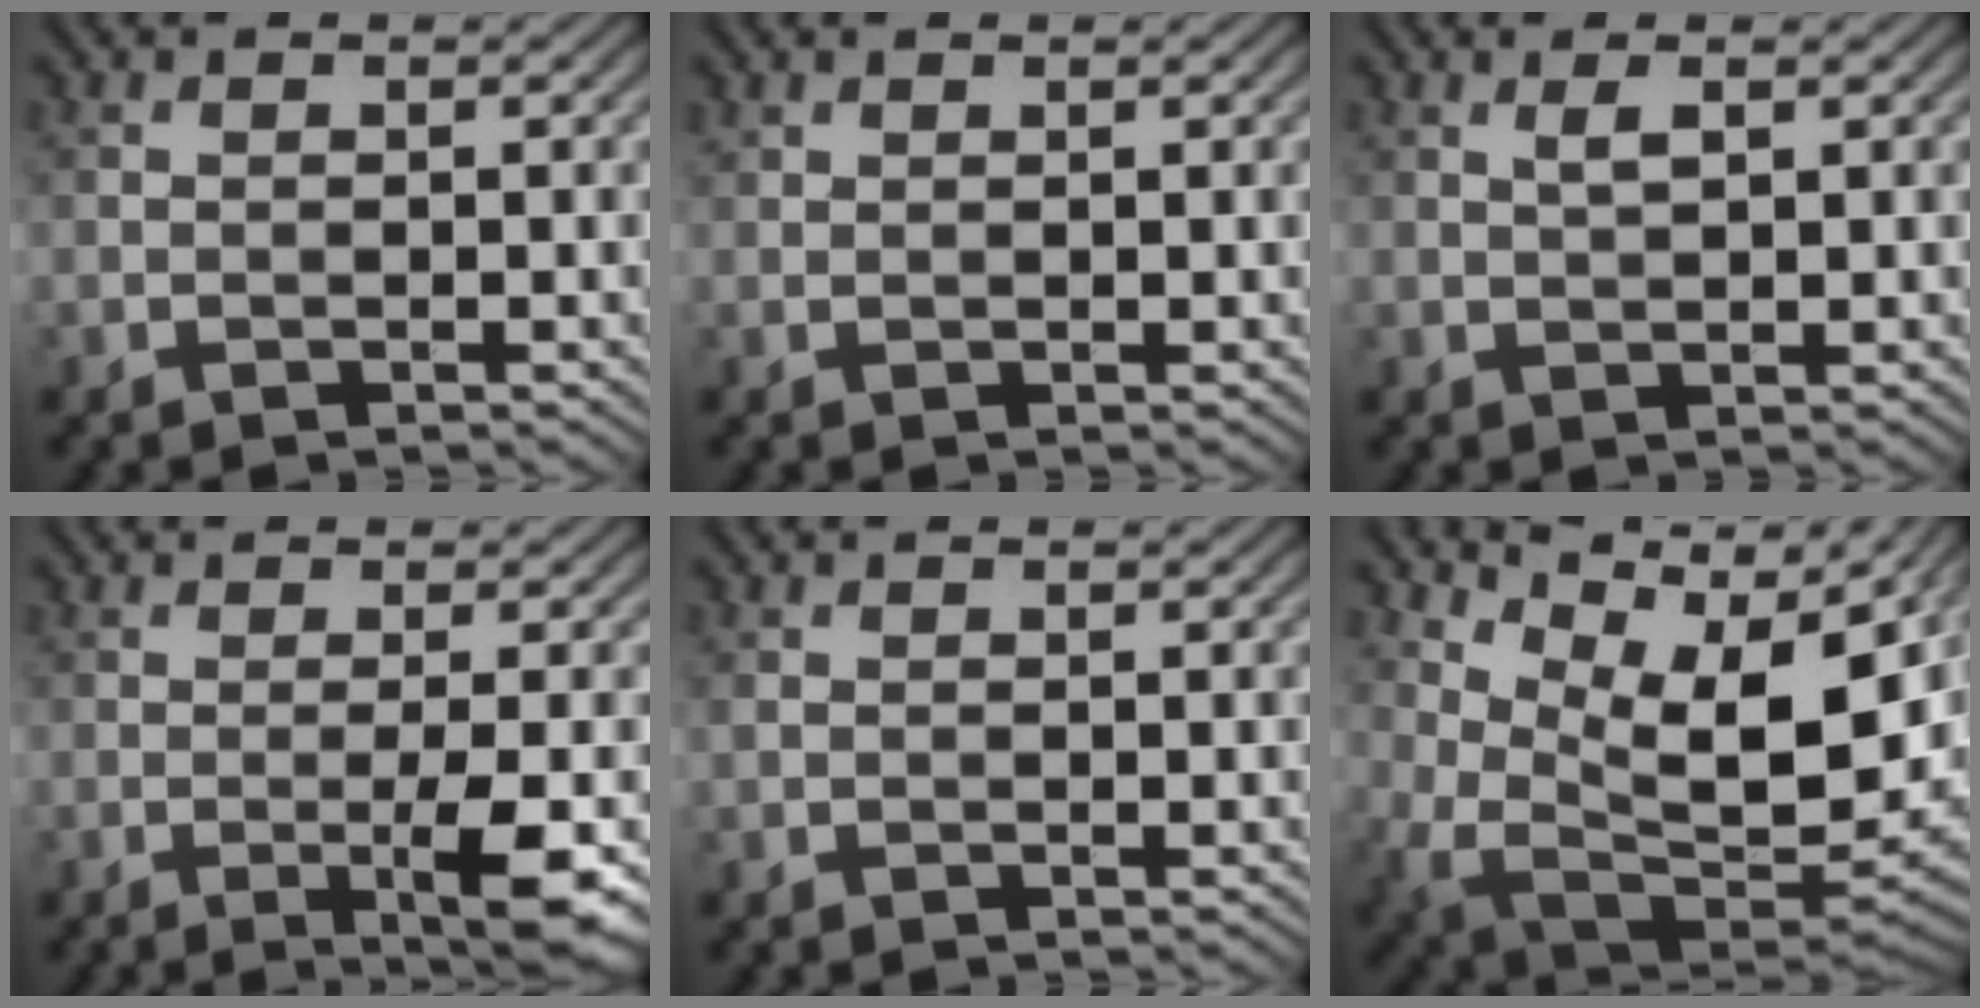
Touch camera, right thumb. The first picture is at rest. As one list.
[{"total": 0.6, "force": [0.6, 0.0, 0.1], "torque": [-0.006, 0.000, 0.013]}, {"total": 1.5, "force": [0.8, 0.3, 1.3], "torque": [-0.029, 0.001, 0.015]}, {"total": 4.9, "force": [-1.3, 0.6, 4.7], "torque": [-0.079, 0.004, -0.025]}, {"total": 0.5, "force": [0.1, 0.2, 0.5], "torque": [-0.017, 0.003, 0.001]}, {"total": 14.7, "force": [5.3, 7.3, 11.6], "torque": [-0.217, -0.006, 0.117]}]